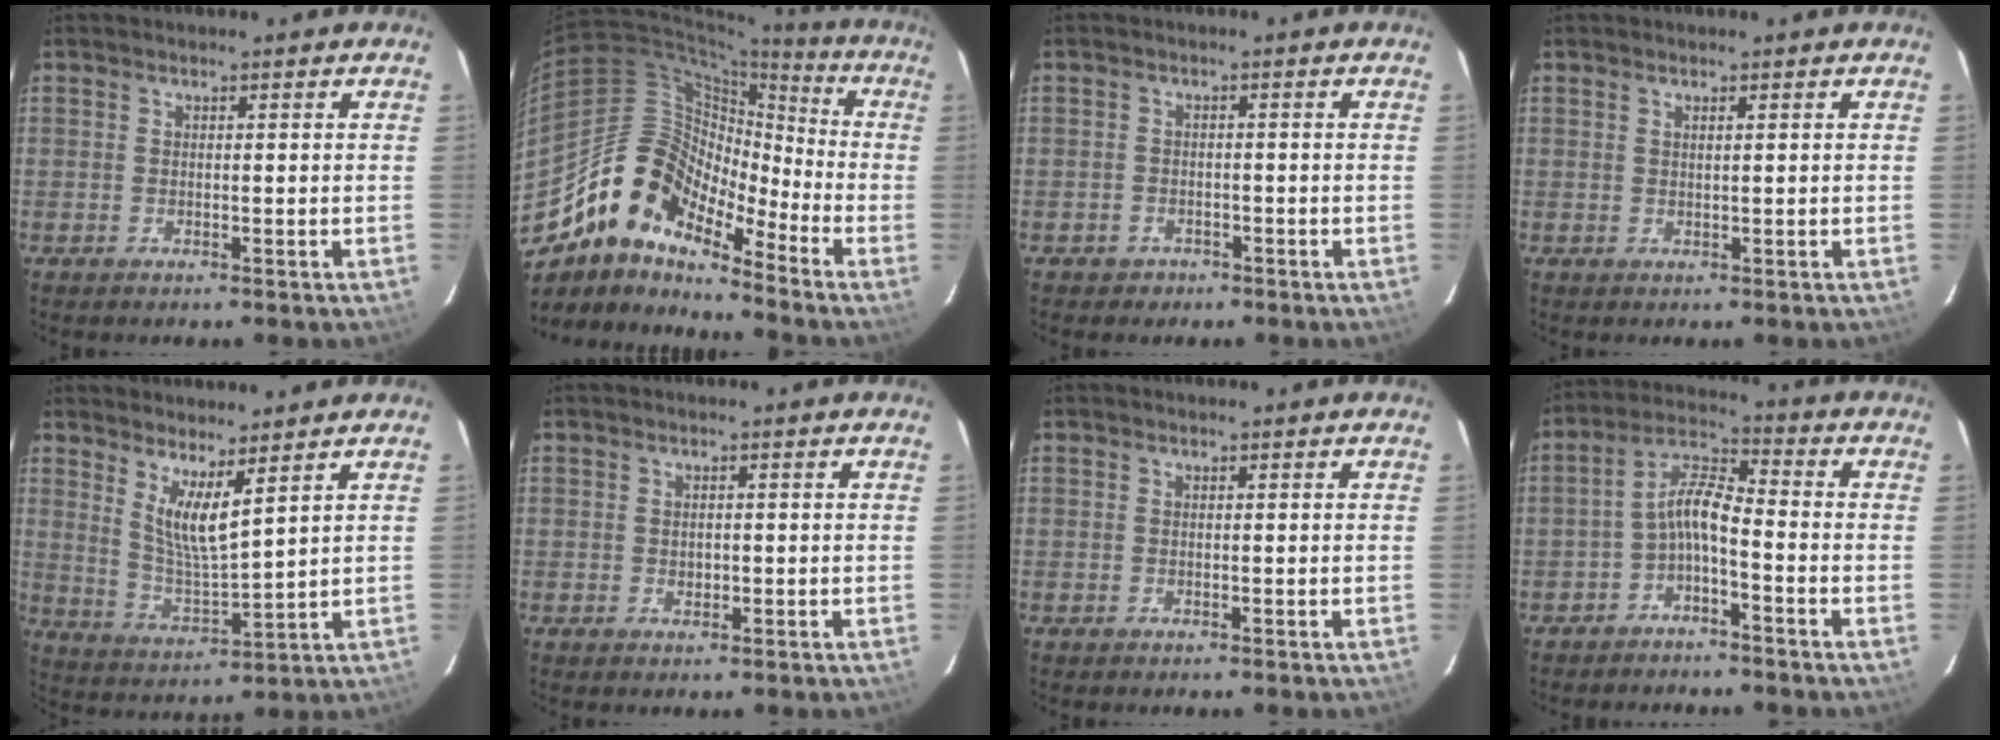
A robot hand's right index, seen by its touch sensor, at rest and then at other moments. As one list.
[{"total": 15.1, "force": [-11.3, 6.3, 7.9], "torque": [-0.133, 0.009, -0.226]}, {"total": 3.0, "force": [-1.8, 2.3, 0.3], "torque": [-0.015, 0.007, -0.025]}, {"total": 0.7, "force": [0.4, -0.1, 0.6], "torque": [-0.010, 0.002, 0.008]}, {"total": 7.8, "force": [4.9, 1.0, 5.9], "torque": [-0.109, -0.018, 0.098]}, {"total": 2.5, "force": [-0.2, 1.9, 1.6], "torque": [-0.026, 0.003, -0.002]}, {"total": 0.0}, {"total": 5.8, "force": [-3.1, 1.4, 4.7], "torque": [-0.112, 0.019, -0.060]}]